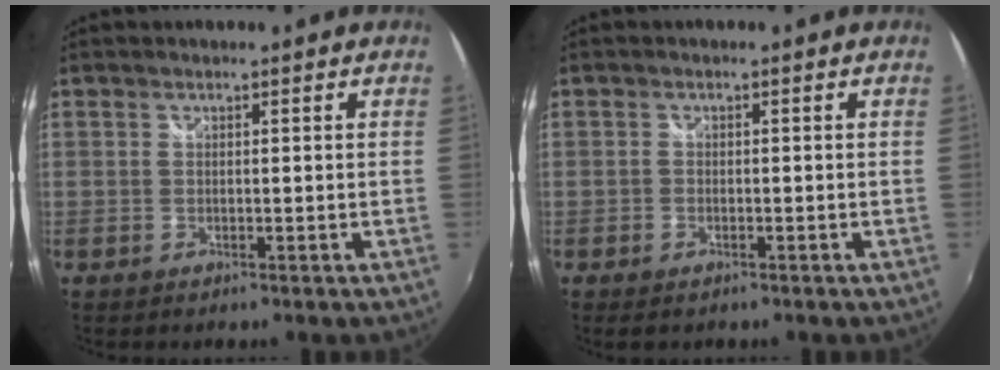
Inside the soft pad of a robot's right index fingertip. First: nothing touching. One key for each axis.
{"total": 2.0, "fx": -1.3, "fy": 1.2, "fz": 0.8, "tx": -0.020, "ty": -0.005, "tz": -0.023}